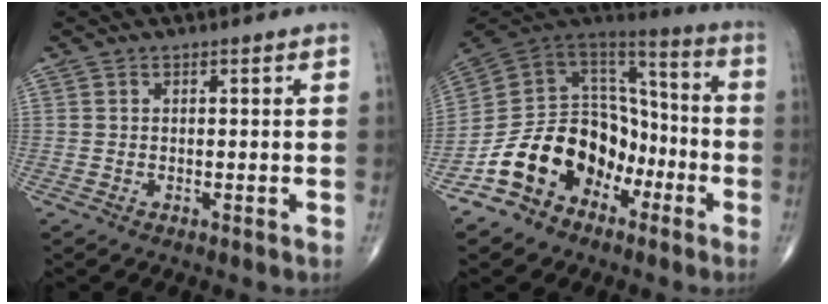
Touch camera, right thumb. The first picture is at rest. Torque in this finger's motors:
{"motor_torque": [2.62, 2.39, 1.46, -1.10, 0.17]}